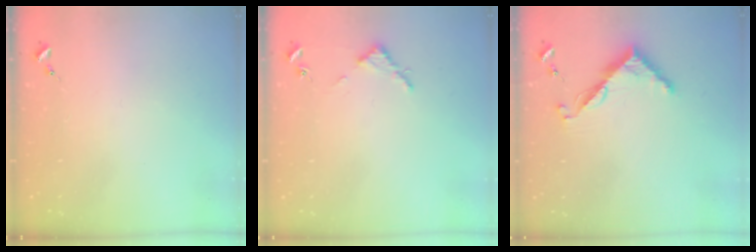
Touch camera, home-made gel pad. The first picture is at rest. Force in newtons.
{"total": 2.8, "press": 2.8, "slide": 0.3}
{"total": 7.6, "press": 7.5, "slide": 0.6}